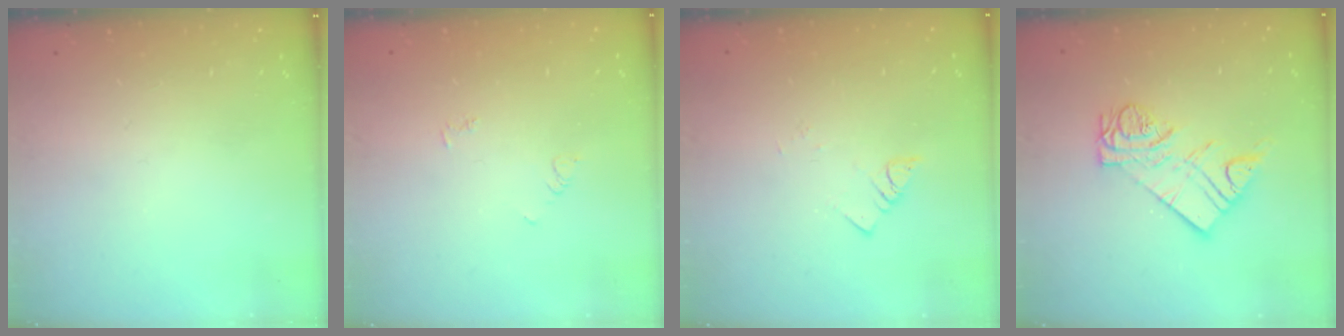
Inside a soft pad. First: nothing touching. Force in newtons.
{"total": 3.1, "press": 3.1, "slide": 0.4}
{"total": 1.9, "press": 1.9, "slide": 0.1}
{"total": 11.0, "press": 11.0, "slide": 1.1}